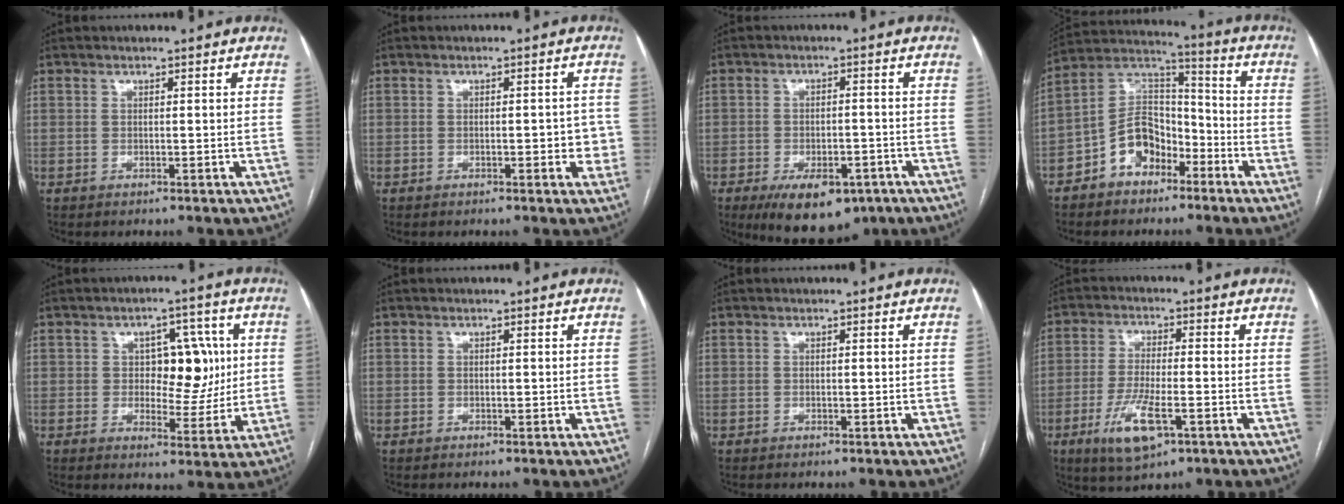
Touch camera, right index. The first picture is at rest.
{"total": 3.5, "force": [-0.6, 1.7, 3.0], "torque": [-0.028, 0.011, -0.007]}
{"total": 11.0, "force": [-7.0, 5.4, 6.6], "torque": [-0.092, -0.003, -0.099]}
{"total": 10.1, "force": [-5.3, 6.7, 5.5], "torque": [-0.114, 0.035, -0.097]}
{"total": 8.7, "force": [1.4, 5.0, 7.0], "torque": [-0.083, 0.017, 0.027]}
{"total": 0.0}
{"total": 0.0}
{"total": 8.6, "force": [-3.8, 2.3, 7.4], "torque": [-0.147, -0.016, -0.062]}